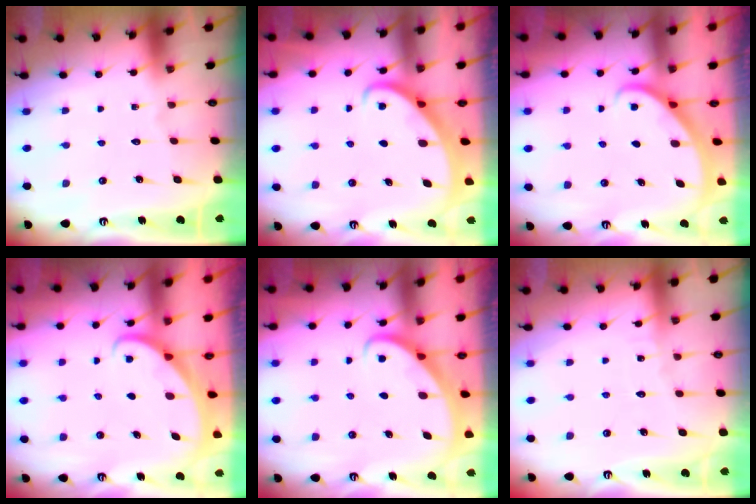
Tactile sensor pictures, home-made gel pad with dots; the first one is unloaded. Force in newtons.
{"total": 2.3, "press": 2.3, "slide": 0.2}
{"total": 2.3, "press": 2.3, "slide": 0.2}
{"total": 1.2, "press": 1.2, "slide": 0.0}
{"total": 2.9, "press": 2.9, "slide": 0.2}
{"total": 2.4, "press": 2.4, "slide": 0.3}